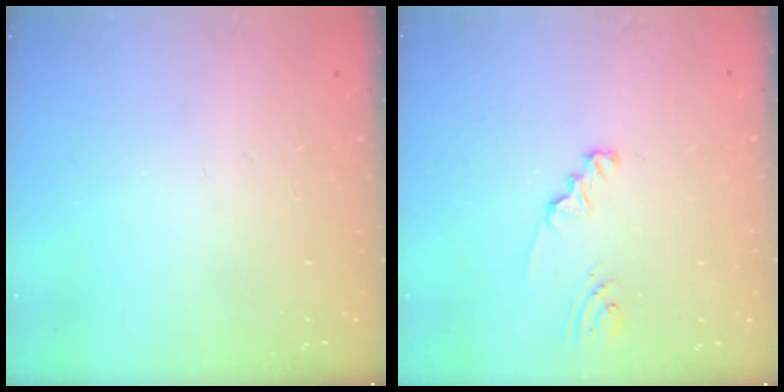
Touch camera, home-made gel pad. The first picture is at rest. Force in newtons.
{"total": 1.9, "press": 1.9, "slide": 0.3}